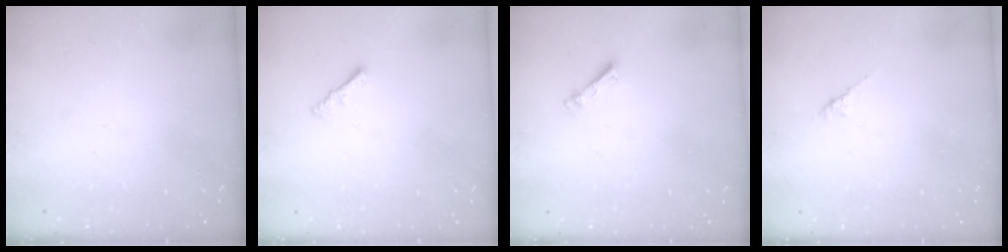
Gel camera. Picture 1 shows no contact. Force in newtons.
{"total": 1.6, "press": 1.5, "slide": 0.5}
{"total": 3.3, "press": 3.3, "slide": 0.1}
{"total": 1.5, "press": 1.4, "slide": 0.5}